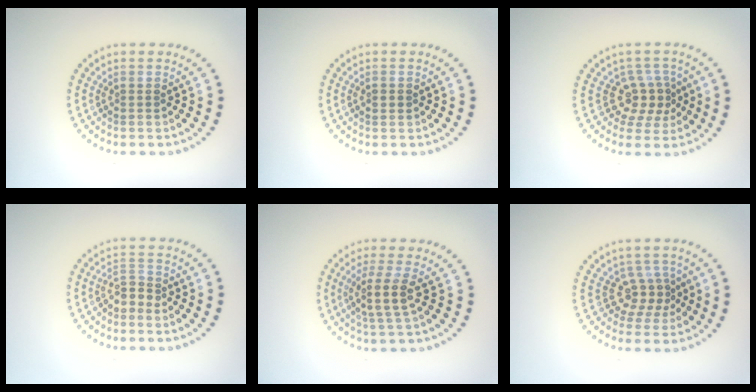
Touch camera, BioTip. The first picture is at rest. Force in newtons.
{"total": 1.1, "press": 1.1, "slide": 0.0}
{"total": 2.9, "press": 2.4, "slide": 1.7}
{"total": 1.7, "press": 1.4, "slide": 0.9}
{"total": 2.9, "press": 2.2, "slide": 1.9}
{"total": 2.6, "press": 1.9, "slide": 1.8}